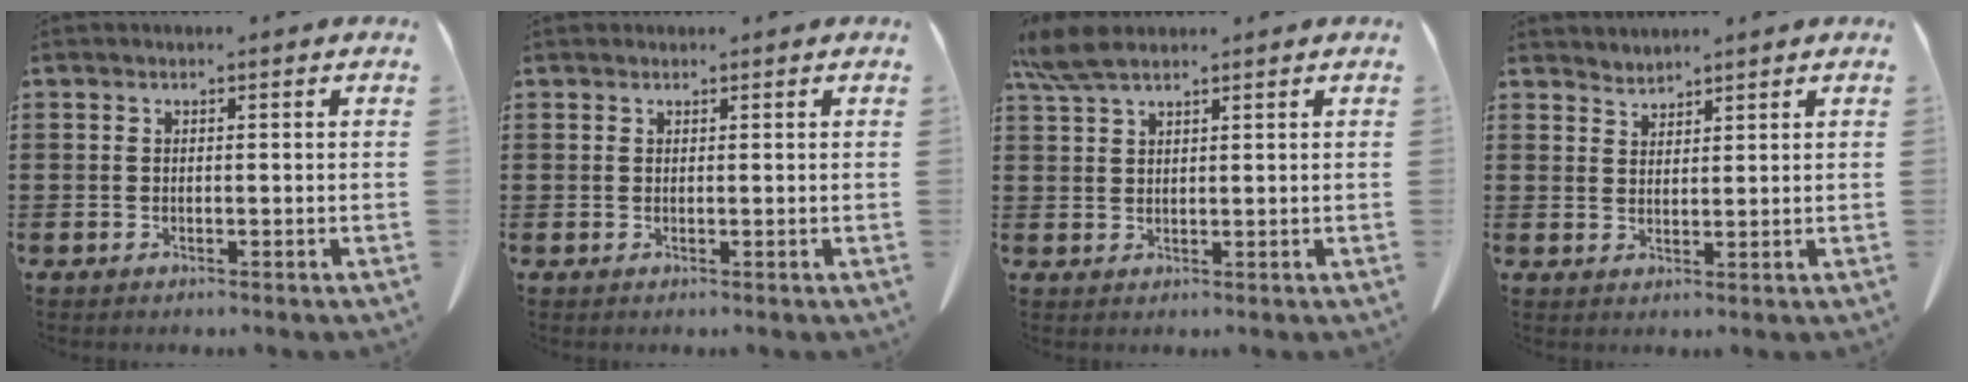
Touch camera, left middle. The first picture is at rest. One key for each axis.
{"total": 0.6, "fx": 0.6, "fy": 0.3, "fz": 0.0, "tx": -0.002, "ty": 0.001, "tz": 0.011}
{"total": 4.9, "fx": 3.6, "fy": 1.2, "fz": 3.0, "tx": -0.076, "ty": -0.001, "tz": 0.066}
{"total": 2.2, "fx": 2.2, "fy": 0.0, "fz": -0.4, "tx": 0.001, "ty": -0.007, "tz": 0.042}